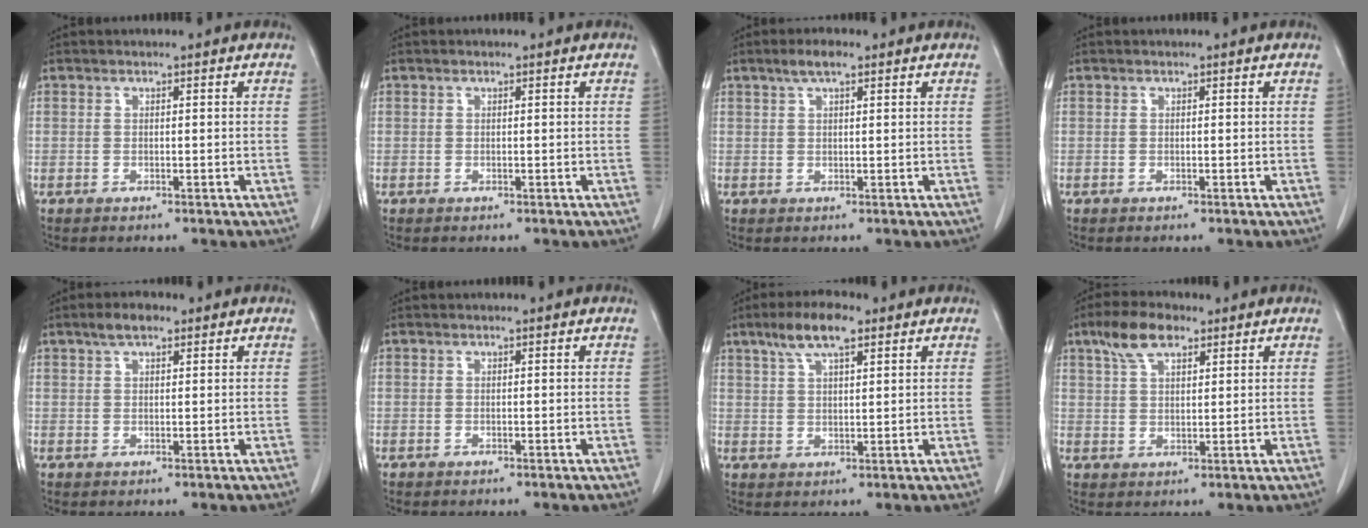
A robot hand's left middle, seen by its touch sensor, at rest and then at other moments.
{"total": 0.0}
{"total": 2.9, "force": [1.9, 0.7, 2.1], "torque": [-0.043, 0.009, 0.035]}
{"total": 0.0}
{"total": 3.2, "force": [2.1, 1.3, 2.0], "torque": [-0.040, 0.009, 0.037]}
{"total": 0.0}
{"total": 7.0, "force": [4.4, 1.7, 5.1], "torque": [-0.104, 0.014, 0.082]}
{"total": 6.5, "force": [4.1, 2.7, 4.3], "torque": [-0.087, 0.017, 0.078]}